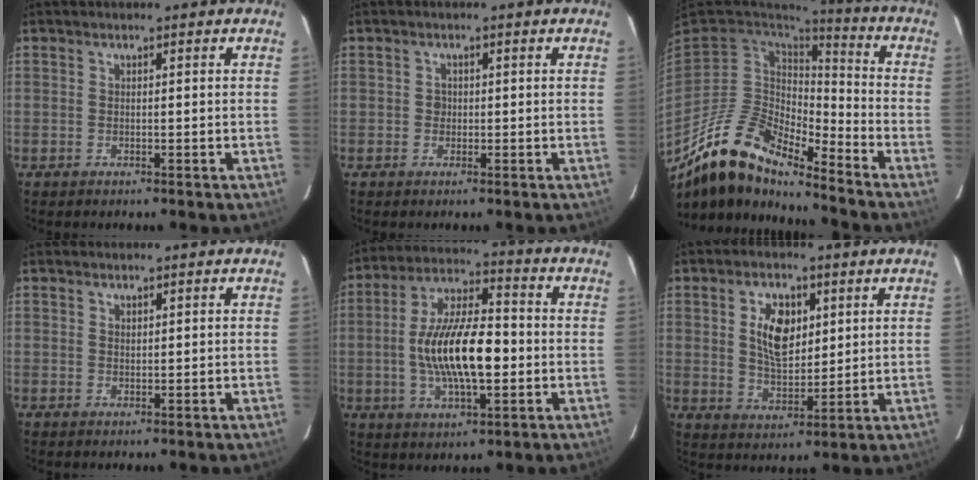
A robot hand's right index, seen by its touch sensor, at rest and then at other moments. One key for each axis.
{"total": 1.3, "fx": -0.2, "fy": 1.3, "fz": 0.2, "tx": 0.000, "ty": 0.002, "tz": -0.003}
{"total": 16.9, "fx": -13.7, "fy": 4.4, "fz": 8.9, "tx": -0.165, "ty": -0.022, "tz": -0.264}
{"total": 0.6, "fx": 0.5, "fy": 0.3, "fz": 0.2, "tx": -0.003, "ty": 0.001, "tz": 0.010}
{"total": 16.0, "fx": -1.9, "fy": 5.7, "fz": 14.8, "tx": -0.278, "ty": 0.005, "tz": -0.034}
{"total": 8.9, "fx": 2.8, "fy": 5.0, "fz": 6.9, "tx": -0.124, "ty": 0.008, "tz": 0.057}